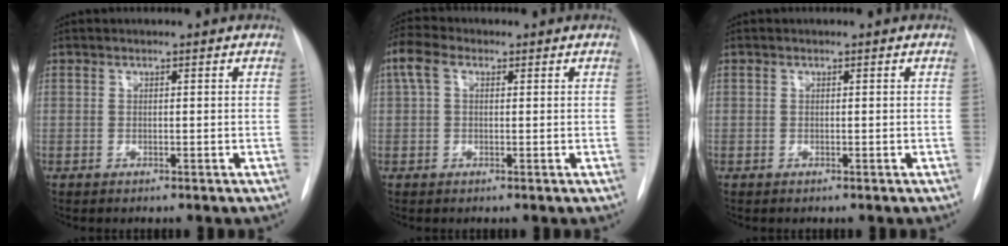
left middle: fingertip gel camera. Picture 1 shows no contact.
{"total": 4.1, "force": [1.5, 2.3, 3.0], "torque": [-0.078, 0.028, 0.029]}
{"total": 0.0}